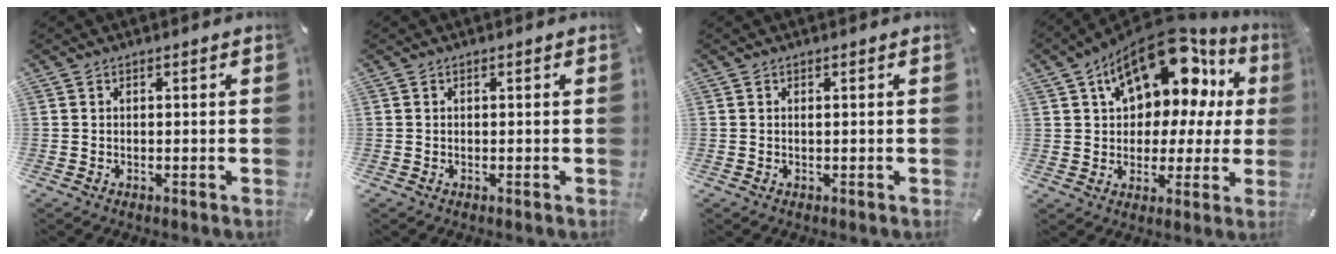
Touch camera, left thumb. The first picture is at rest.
{"total": 0.0}
{"total": 0.0}
{"total": 17.8, "force": [9.7, 10.1, 11.1], "torque": [-0.177, -0.066, 0.165]}